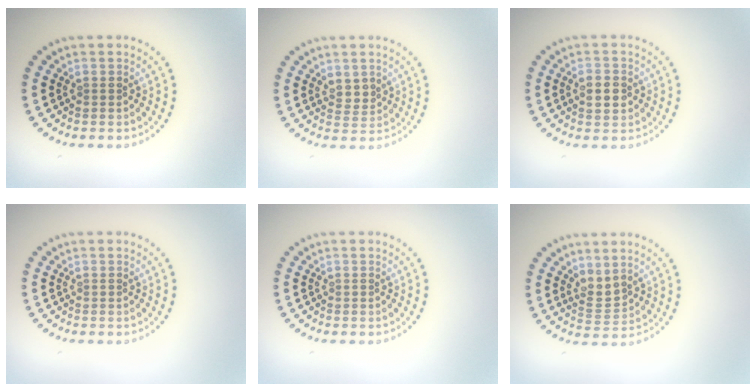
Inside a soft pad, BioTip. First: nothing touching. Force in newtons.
{"total": 1.6, "press": 1.3, "slide": 1.0}
{"total": 2.8, "press": 2.8, "slide": 0.0}
{"total": 0.0}
{"total": 0.0}
{"total": 2.0, "press": 1.4, "slide": 1.4}